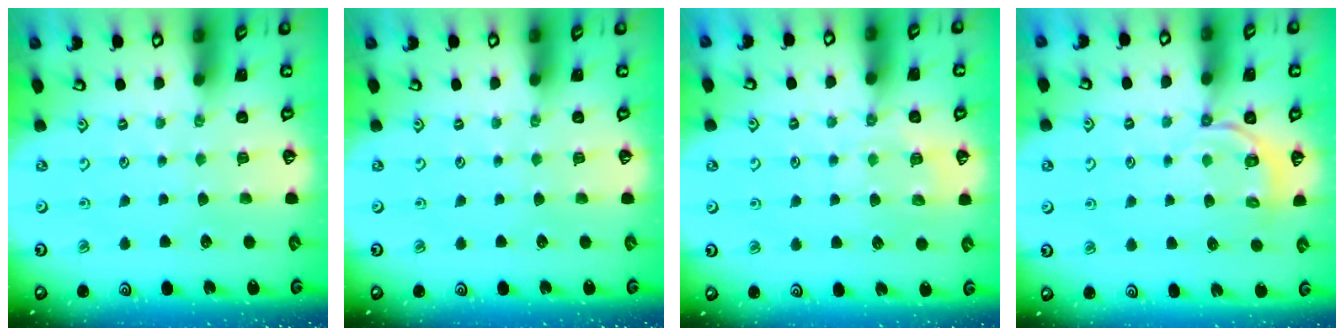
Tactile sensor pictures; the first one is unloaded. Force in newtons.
{"total": 0.0}
{"total": 8.6, "press": 8.6, "slide": 0.2}
{"total": 4.4, "press": 3.8, "slide": 2.1}